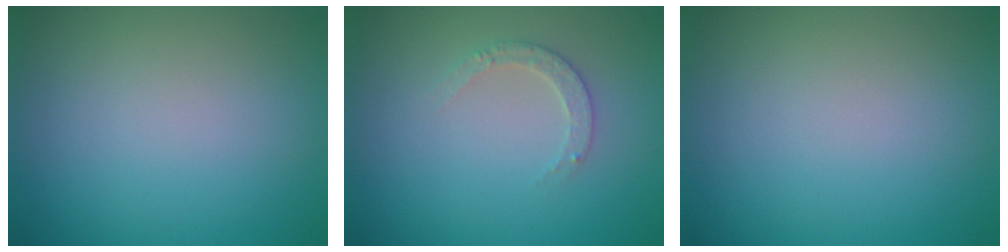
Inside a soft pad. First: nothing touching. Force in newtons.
{"total": 1.8, "press": 1.8, "slide": 0.4}
{"total": 0.0}